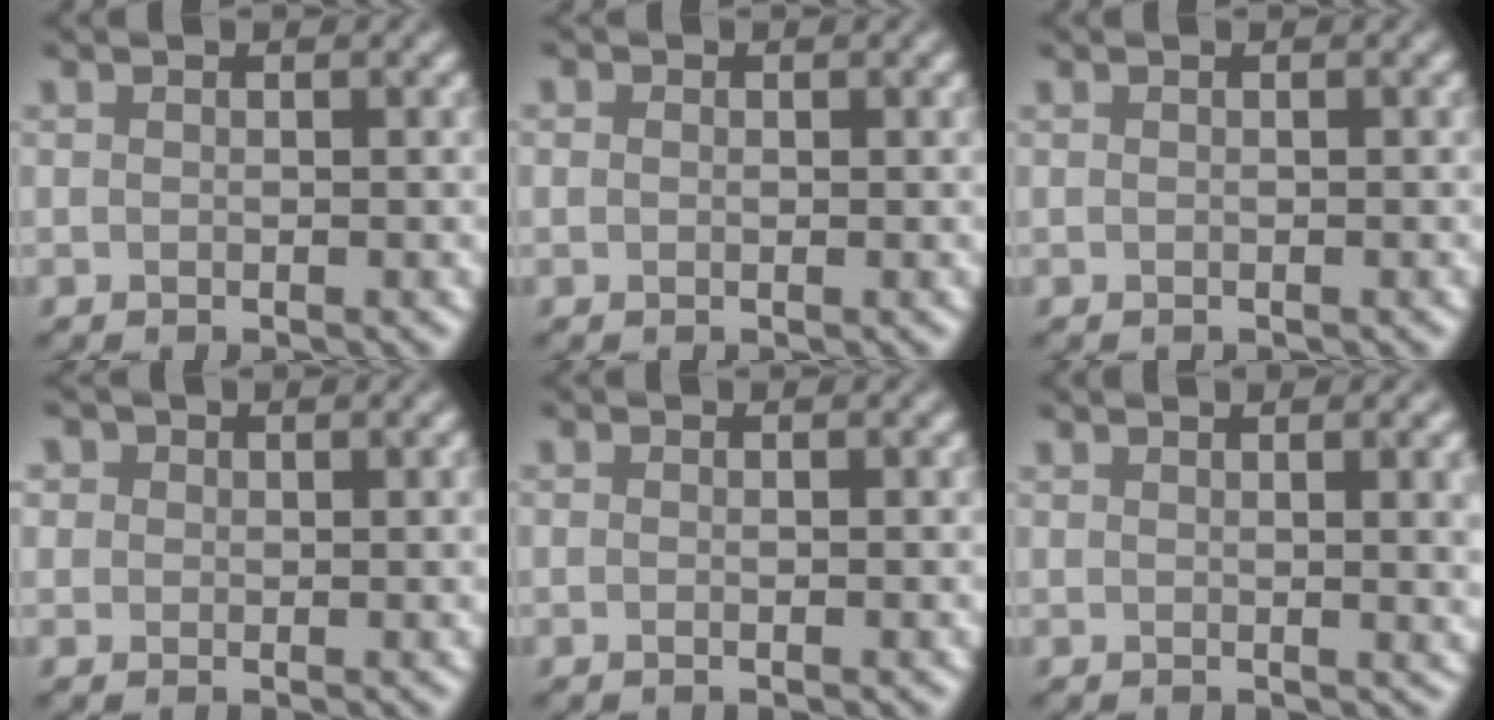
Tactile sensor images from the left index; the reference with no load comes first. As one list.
[{"total": 0.6, "force": [0.2, 0.5, 0.2], "torque": [-0.001, -0.003, 0.000]}, {"total": 0.0}, {"total": 2.1, "force": [0.9, 1.6, 1.0], "torque": [-0.016, 0.002, 0.011]}, {"total": 0.5, "force": [0.0, 0.1, 0.5], "torque": [-0.008, -0.002, -0.001]}, {"total": 4.8, "force": [2.0, 1.7, 4.0], "torque": [-0.029, 0.011, 0.025]}]